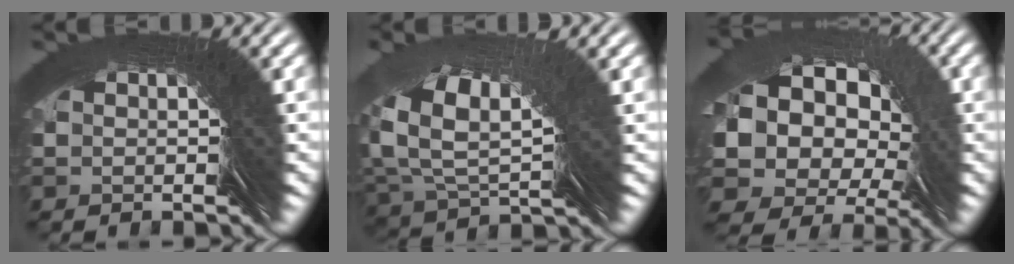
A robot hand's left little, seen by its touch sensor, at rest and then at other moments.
{"total": 4.5, "force": [2.0, 2.3, 3.3], "torque": [-0.073, 0.007, 0.033]}
{"total": 9.7, "force": [2.7, 9.1, 2.1], "torque": [-0.102, -0.012, 0.036]}